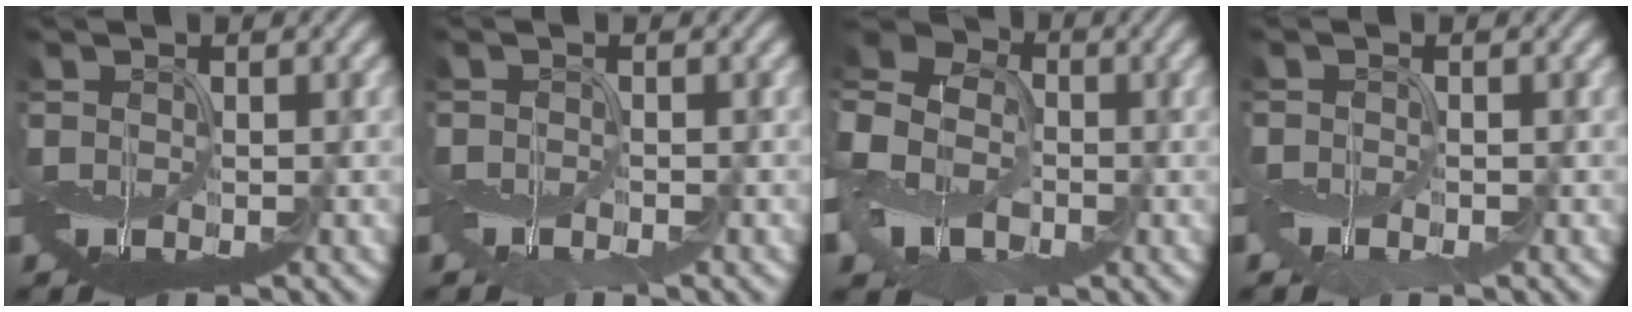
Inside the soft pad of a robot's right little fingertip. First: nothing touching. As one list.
[{"total": 1.3, "force": [-1.2, 0.1, 0.5], "torque": [-0.010, -0.005, -0.027]}, {"total": 13.1, "force": [-3.1, 10.5, 7.2], "torque": [-0.167, -0.009, -0.092]}, {"total": 1.4, "force": [-1.1, 0.6, 0.7], "torque": [-0.016, -0.008, -0.026]}]